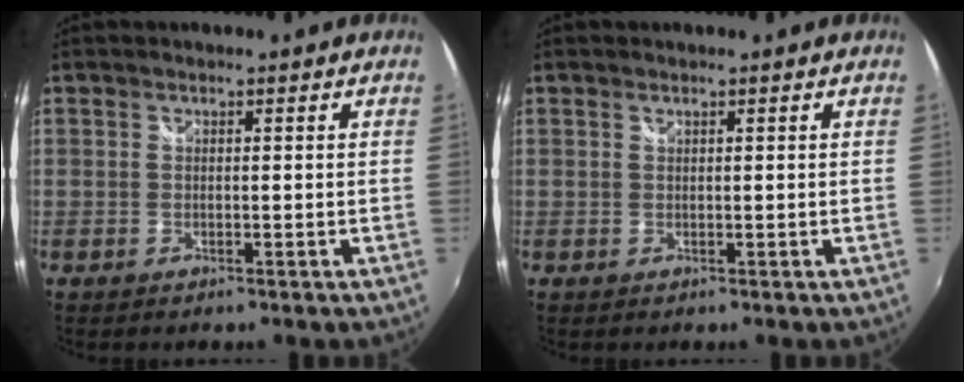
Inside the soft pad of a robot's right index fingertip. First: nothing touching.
{"total": 0.0}